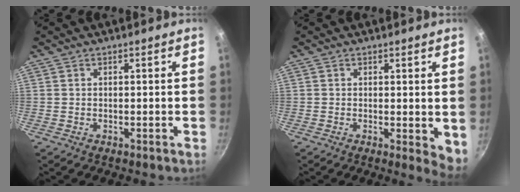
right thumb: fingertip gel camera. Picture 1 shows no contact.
{"total": 4.2, "force": [0.3, 1.8, 3.8], "torque": [-0.046, -0.010, 0.004]}